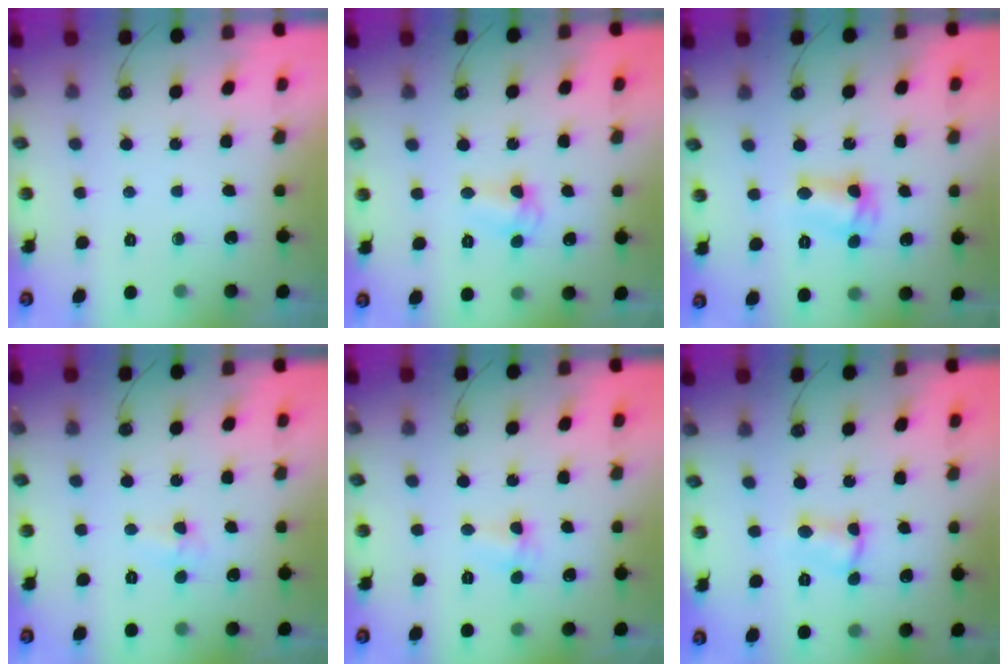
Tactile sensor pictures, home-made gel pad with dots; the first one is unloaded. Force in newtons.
{"total": 3.9, "press": 3.9, "slide": 0.3}
{"total": 6.4, "press": 6.3, "slide": 1.3}
{"total": 3.0, "press": 2.9, "slide": 0.7}
{"total": 1.7, "press": 1.6, "slide": 0.6}
{"total": 2.5, "press": 2.5, "slide": 0.5}